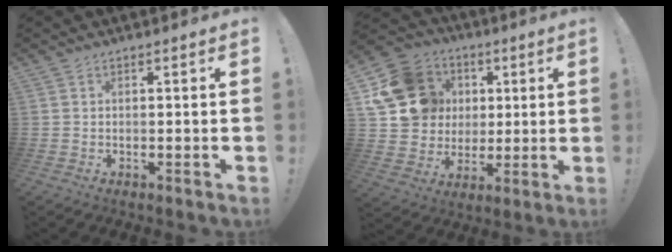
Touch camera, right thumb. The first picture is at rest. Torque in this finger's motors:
{"motor_torque": [1.26, 1.27, 0.33, 0.26, 0.08]}